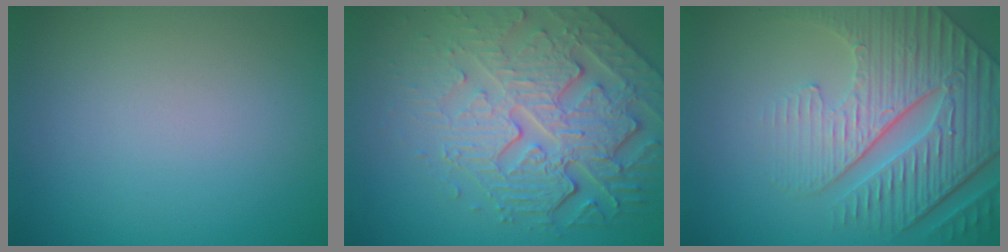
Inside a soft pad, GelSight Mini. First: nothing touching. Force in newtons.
{"total": 6.8, "press": 5.5, "slide": 4.0}
{"total": 7.3, "press": 5.9, "slide": 4.3}